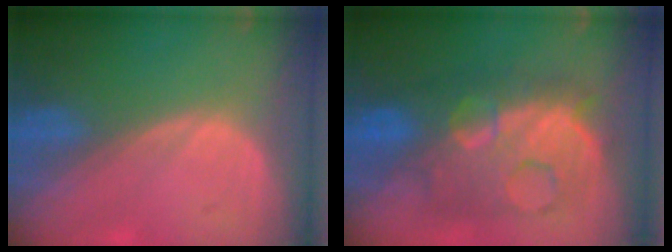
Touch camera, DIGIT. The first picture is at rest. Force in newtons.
{"total": 11.2, "press": 11.2, "slide": 1.0}